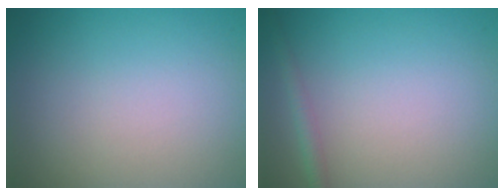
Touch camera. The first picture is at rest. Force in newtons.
{"total": 1.3, "press": 1.3, "slide": 0.1}